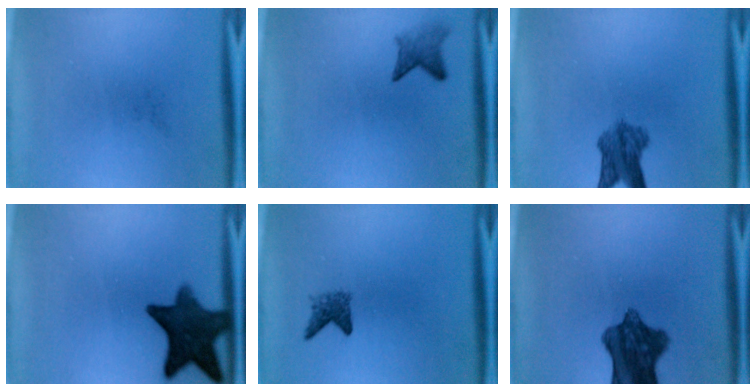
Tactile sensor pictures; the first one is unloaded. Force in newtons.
{"total": 2.4}
{"total": 4.8}
{"total": 12.1}
{"total": 2.2}
{"total": 9.3}